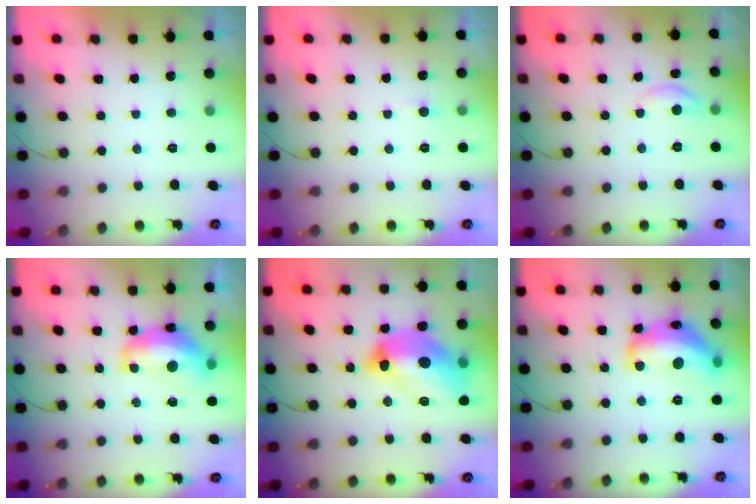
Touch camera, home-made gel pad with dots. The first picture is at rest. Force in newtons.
{"total": 1.6, "press": 1.6, "slide": 0.1}
{"total": 4.7, "press": 4.7, "slide": 0.4}
{"total": 13.4, "press": 13.3, "slide": 1.4}
{"total": 18.8, "press": 18.7, "slide": 1.7}
{"total": 18.5, "press": 18.5, "slide": 0.8}